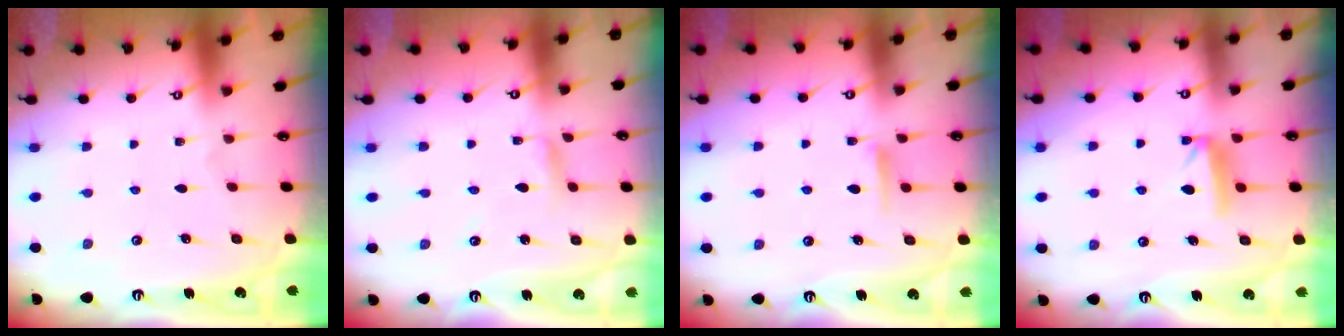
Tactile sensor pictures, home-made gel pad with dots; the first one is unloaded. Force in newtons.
{"total": 2.4, "press": 2.4, "slide": 0.2}
{"total": 6.0, "press": 5.9, "slide": 0.8}
{"total": 7.4, "press": 7.3, "slide": 0.4}